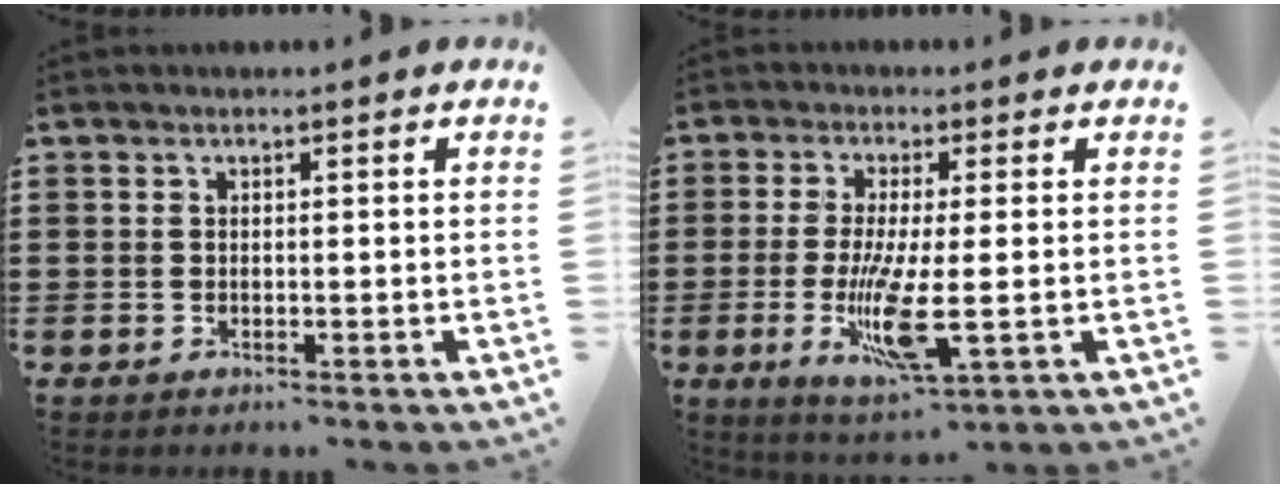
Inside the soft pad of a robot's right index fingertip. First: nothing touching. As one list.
[{"total": 9.0, "force": [-1.7, 1.7, 8.7], "torque": [-0.179, -0.024, -0.030]}]